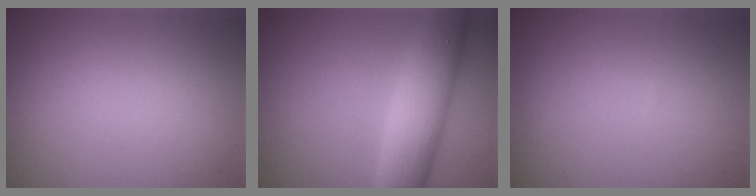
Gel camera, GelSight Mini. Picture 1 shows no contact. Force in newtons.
{"total": 7.0, "press": 7.0, "slide": 0.1}
{"total": 0.0}